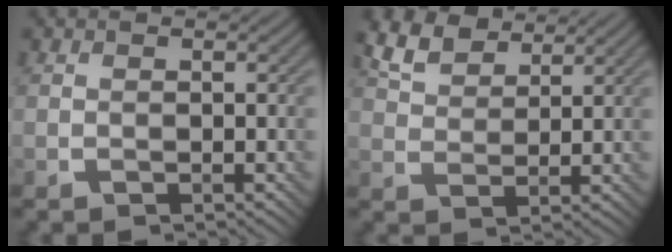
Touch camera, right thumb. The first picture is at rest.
{"total": 6.8, "force": [5.1, 2.9, 3.4], "torque": [-0.083, 0.014, 0.101]}